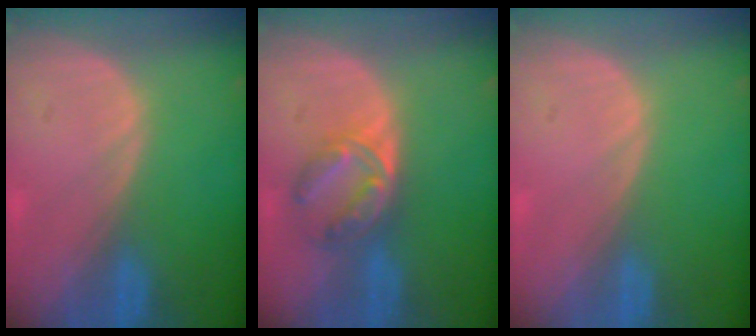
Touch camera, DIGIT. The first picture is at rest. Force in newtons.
{"total": 6.0, "press": 5.6, "slide": 2.2}
{"total": 0.0}